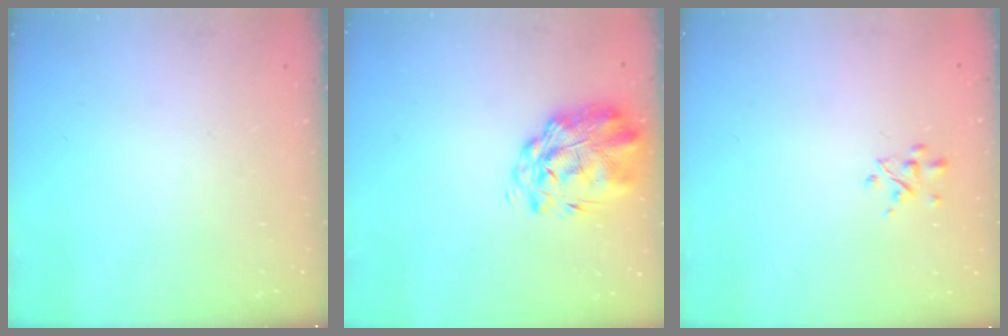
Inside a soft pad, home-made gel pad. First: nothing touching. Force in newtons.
{"total": 3.2, "press": 2.8, "slide": 1.7}
{"total": 2.3, "press": 2.3, "slide": 0.6}